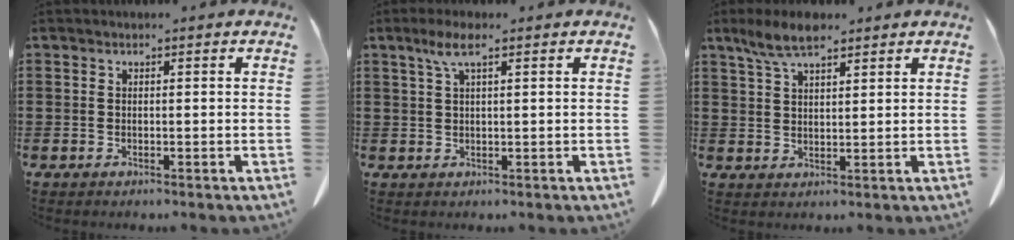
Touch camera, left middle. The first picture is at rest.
{"total": 3.5, "force": [1.8, 0.7, 2.9], "torque": [-0.062, 0.007, 0.029]}
{"total": 6.0, "force": [4.2, 1.9, 3.8], "torque": [-0.083, 0.003, 0.077]}